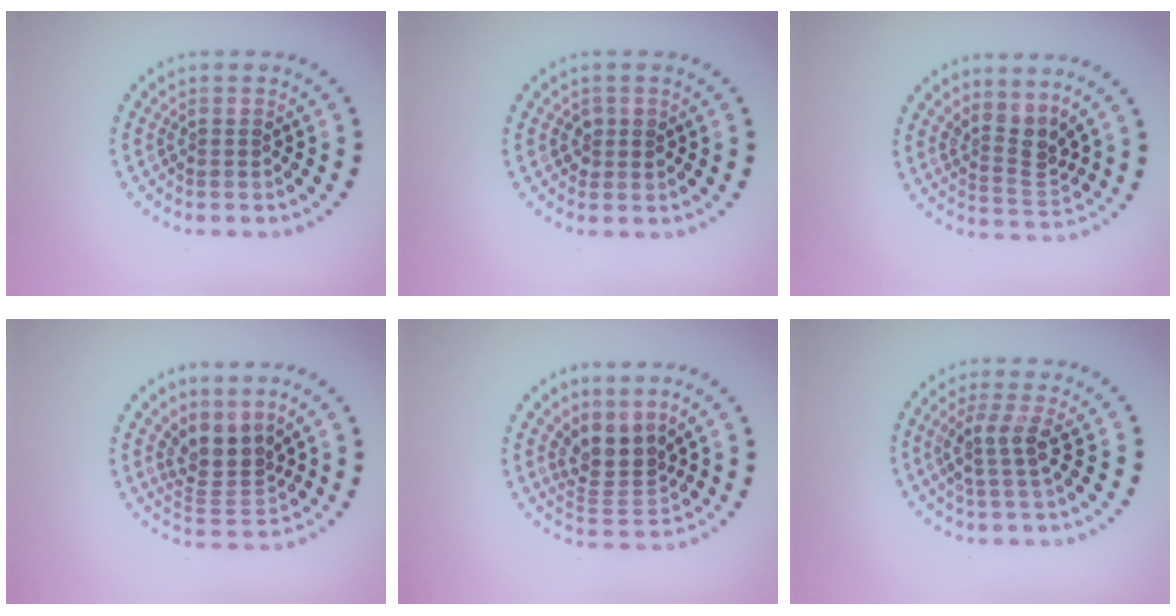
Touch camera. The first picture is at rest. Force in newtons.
{"total": 1.2, "press": 1.2, "slide": 0.3}
{"total": 3.0, "press": 2.1, "slide": 2.1}
{"total": 3.4, "press": 2.4, "slide": 2.3}
{"total": 3.4, "press": 2.4, "slide": 2.3}
{"total": 2.5, "press": 1.9, "slide": 1.6}